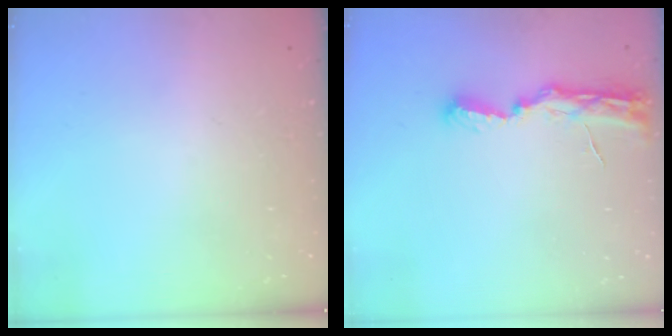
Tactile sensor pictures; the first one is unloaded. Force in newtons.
{"total": 8.0, "press": 8.0, "slide": 0.8}